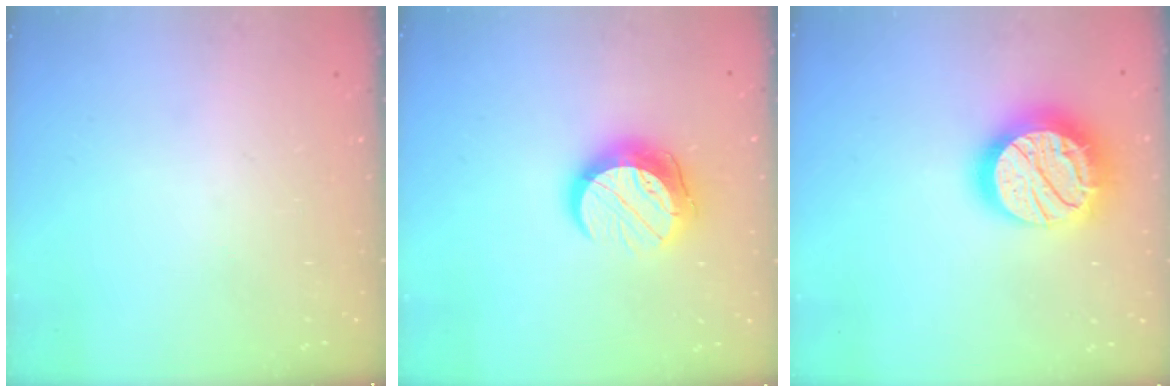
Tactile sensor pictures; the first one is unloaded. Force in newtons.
{"total": 12.2, "press": 12.2, "slide": 0.9}
{"total": 23.0, "press": 23.0, "slide": 1.5}